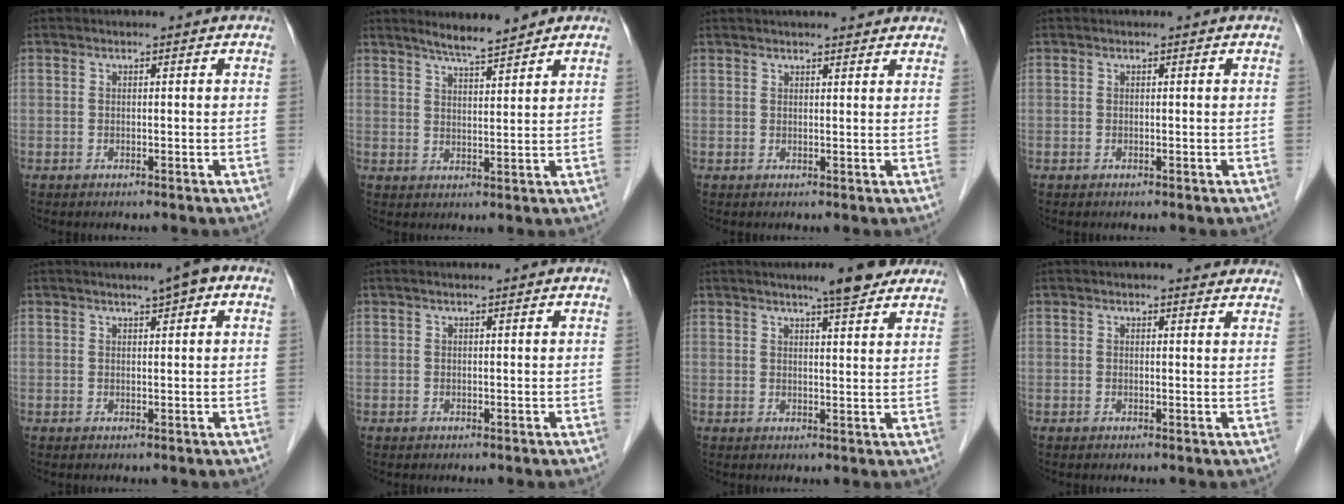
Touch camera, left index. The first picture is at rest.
{"total": 4.9, "force": [4.4, 0.1, 2.2], "torque": [-0.042, 0.004, 0.078]}
{"total": 7.9, "force": [7.0, 1.4, 3.3], "torque": [-0.040, 0.023, 0.081]}
{"total": 0.0}
{"total": 3.2, "force": [1.8, 0.5, 2.6], "torque": [-0.040, 0.012, 0.023]}
{"total": 1.3, "force": [1.1, 0.0, 0.8], "torque": [-0.013, 0.015, 0.020]}
{"total": 7.0, "force": [5.6, 0.7, 4.1], "torque": [-0.058, 0.009, 0.074]}
{"total": 5.6, "force": [5.1, 1.2, 2.0], "torque": [-0.016, 0.013, 0.049]}